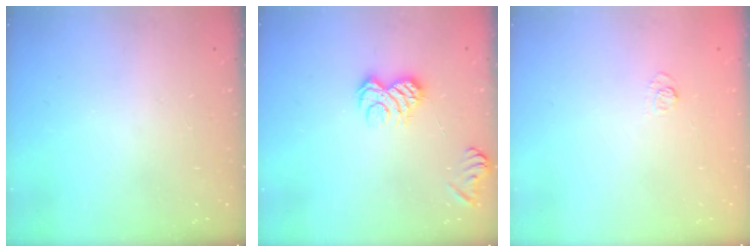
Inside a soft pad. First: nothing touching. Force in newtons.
{"total": 9.5, "press": 9.4, "slide": 1.4}
{"total": 5.3, "press": 5.2, "slide": 1.2}